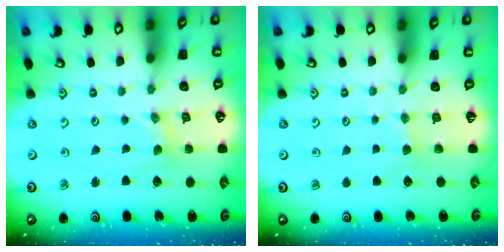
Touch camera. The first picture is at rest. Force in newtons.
{"total": 2.7, "press": 2.6, "slide": 0.4}